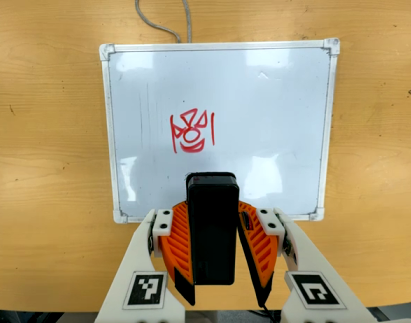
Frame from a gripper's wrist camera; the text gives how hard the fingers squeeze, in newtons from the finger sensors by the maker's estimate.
{"total": 6.5, "left": 5.1, "right": 7.9}